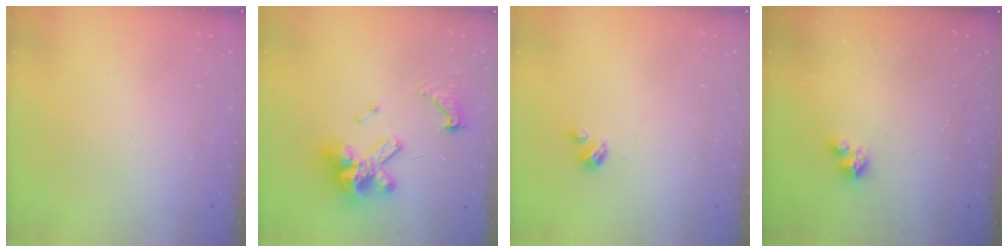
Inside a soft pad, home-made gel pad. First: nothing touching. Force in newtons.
{"total": 14.9, "press": 14.8, "slide": 1.6}
{"total": 2.7, "press": 2.7, "slide": 0.3}
{"total": 2.9, "press": 2.9, "slide": 0.2}